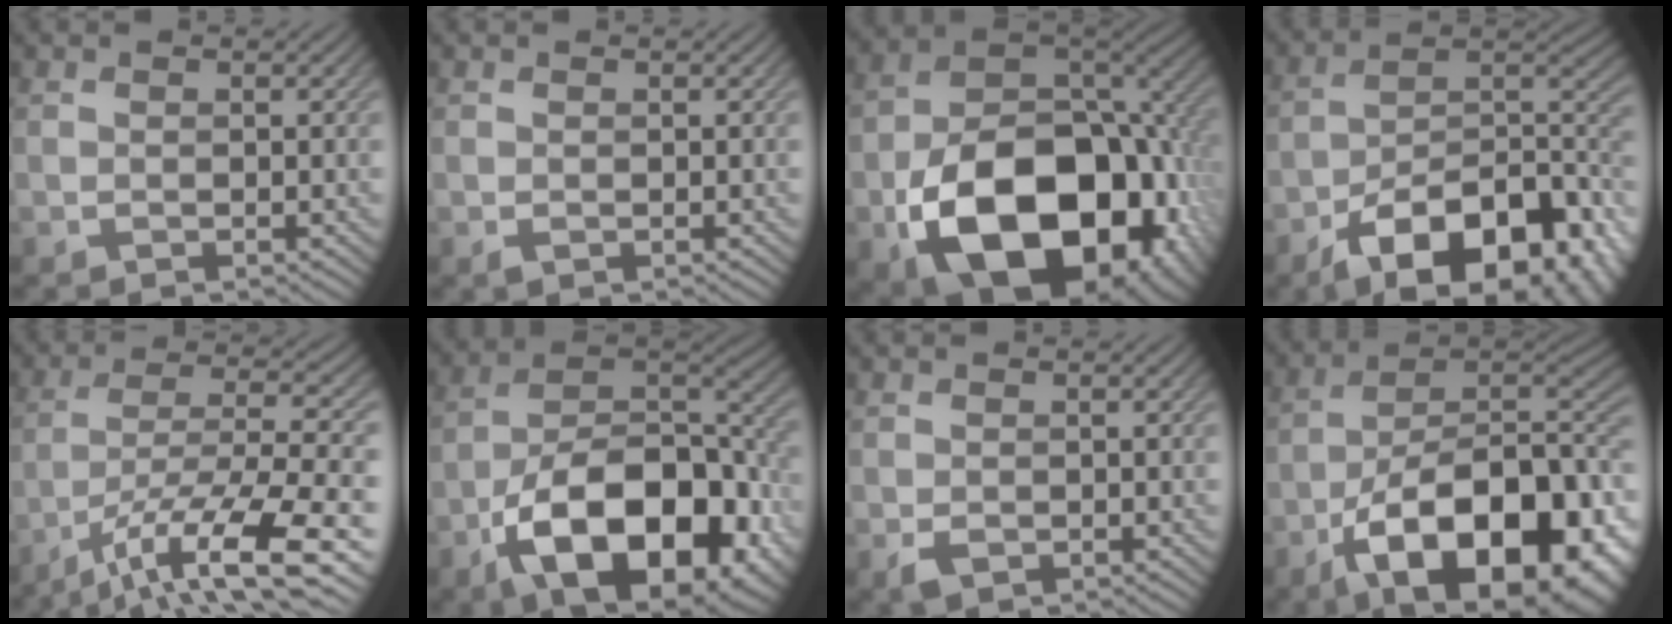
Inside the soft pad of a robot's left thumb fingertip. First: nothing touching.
{"total": 0.6, "force": [-0.2, 0.4, 0.4], "torque": [-0.008, -0.004, -0.002]}
{"total": 20.4, "force": [-7.3, 13.1, 13.8], "torque": [-0.235, -0.058, -0.104]}
{"total": 18.0, "force": [-10.7, 8.6, 11.7], "torque": [-0.170, -0.033, -0.157]}
{"total": 13.5, "force": [-7.8, 3.5, 10.5], "torque": [-0.190, -0.004, -0.129]}
{"total": 18.3, "force": [-7.9, 9.6, 13.5], "torque": [-0.208, -0.025, -0.136]}
{"total": 1.7, "force": [-0.6, 1.2, 1.0], "torque": [-0.027, -0.010, -0.008]}
{"total": 21.1, "force": [-9.8, 9.9, 15.8], "torque": [-0.227, -0.030, -0.147]}